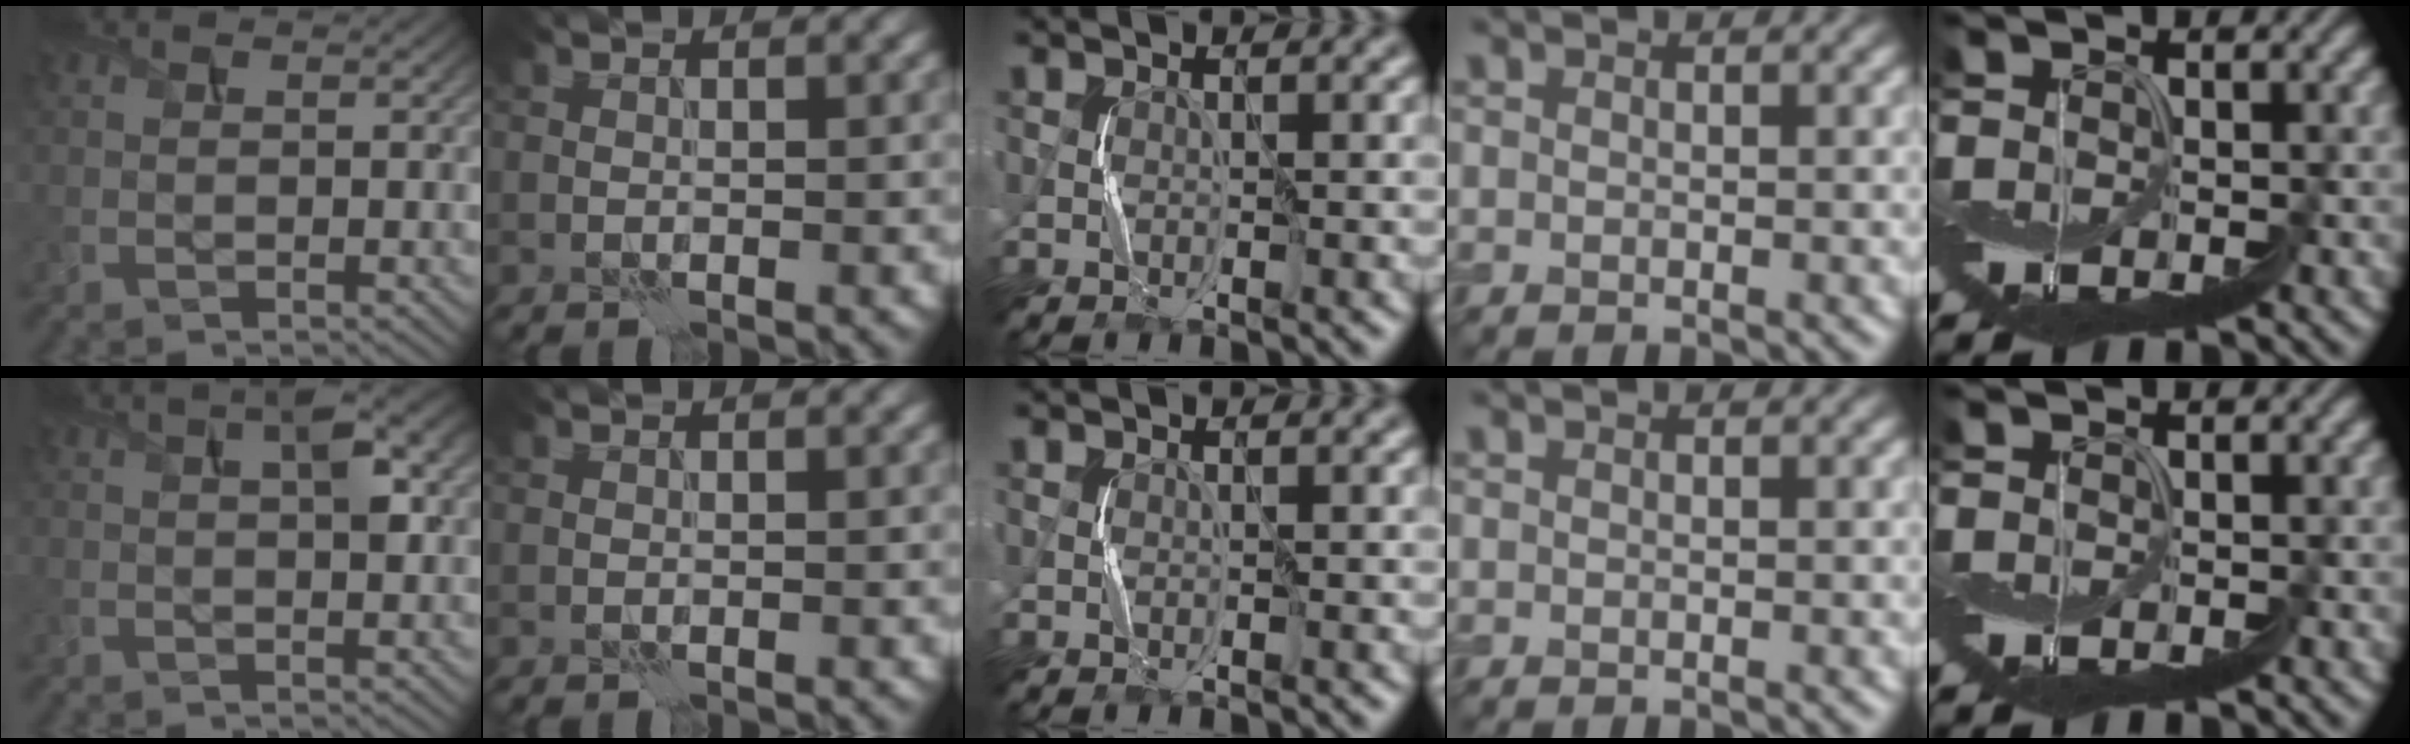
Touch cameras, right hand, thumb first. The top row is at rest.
{"thumb": {"total": 4.5, "force": [1.5, 1.1, 4.1], "torque": [-0.074, 0.010, 0.023]}}